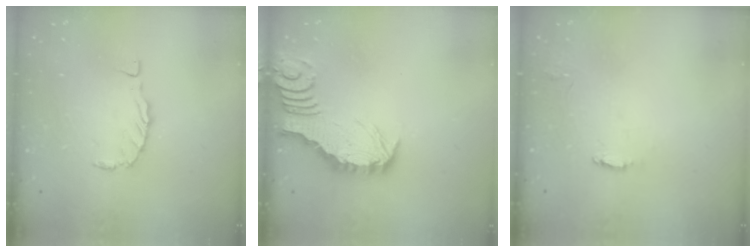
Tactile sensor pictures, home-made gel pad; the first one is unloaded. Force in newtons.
{"total": 2.6, "press": 2.6, "slide": 0.2}
{"total": 5.0, "press": 5.0, "slide": 0.5}